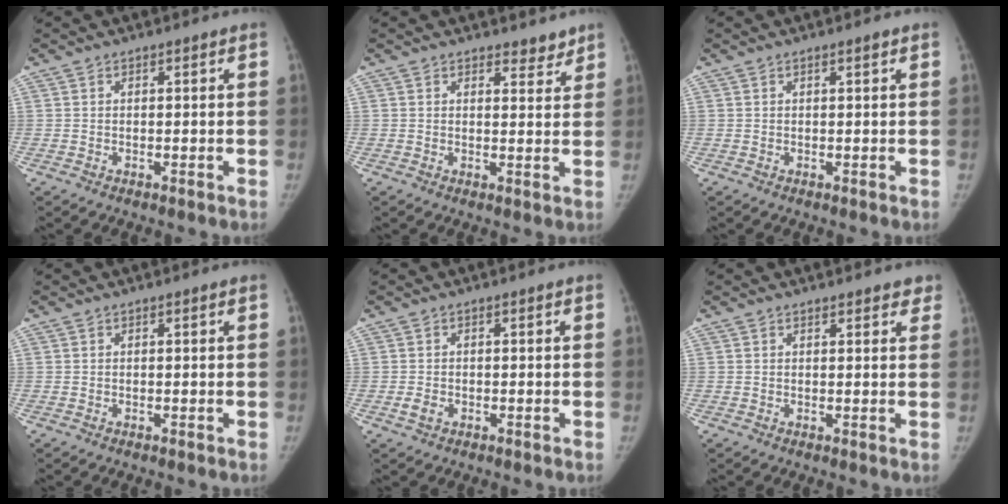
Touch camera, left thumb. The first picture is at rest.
{"total": 2.9, "force": [2.5, 1.2, 0.6], "torque": [0.012, -0.018, 0.032]}
{"total": 0.5, "force": [0.3, 0.0, 0.4], "torque": [-0.005, 0.002, 0.005]}
{"total": 0.0}
{"total": 1.9, "force": [-0.7, 1.4, 1.1], "torque": [-0.017, 0.004, -0.010]}
{"total": 3.3, "force": [2.8, 1.3, 1.1], "torque": [0.017, -0.005, 0.024]}